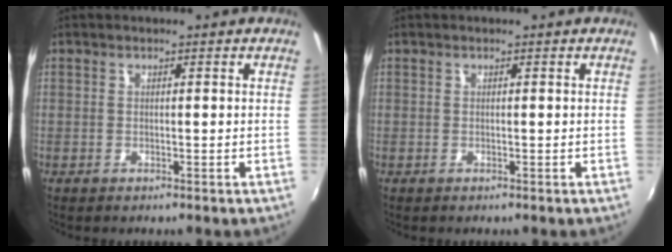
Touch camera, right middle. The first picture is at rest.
{"total": 0.0}